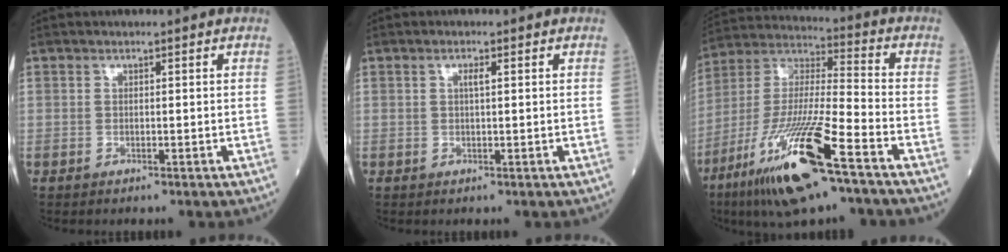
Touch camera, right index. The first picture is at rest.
{"total": 1.2, "force": [0.4, 0.1, 1.1], "torque": [-0.023, 0.002, 0.005]}
{"total": 19.2, "force": [-10.5, 1.8, 16.0], "torque": [-0.346, -0.048, -0.196]}